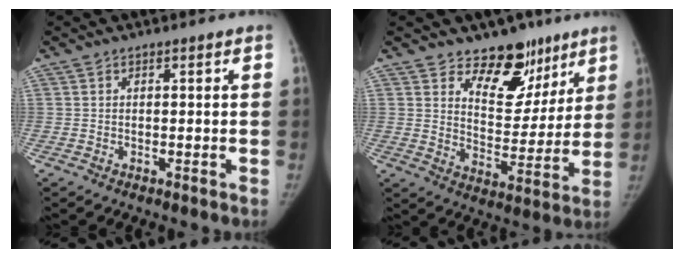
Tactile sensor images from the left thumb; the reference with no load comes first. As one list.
[{"total": 12.6, "force": [8.7, 7.9, 4.5], "torque": [-0.006, -0.052, 0.140]}]